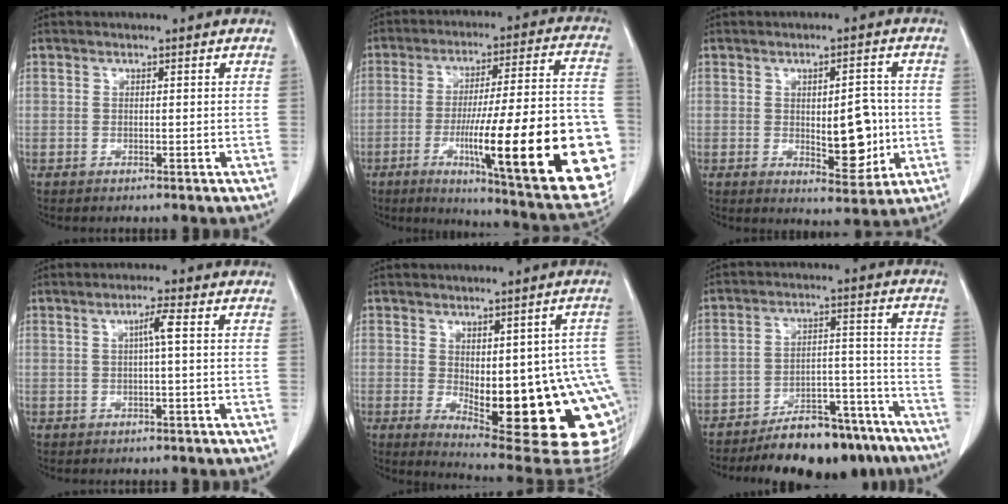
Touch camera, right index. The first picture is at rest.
{"total": 29.5, "force": [-8.5, 3.0, 28.1], "torque": [-0.324, -0.012, -0.124]}
{"total": 8.3, "force": [-0.6, 3.2, 7.6], "torque": [-0.101, -0.004, 0.001]}
{"total": 2.6, "force": [0.5, -0.3, 2.6], "torque": [-0.046, 0.003, 0.008]}
{"total": 20.0, "force": [-4.5, 6.6, 18.3], "torque": [-0.158, 0.004, -0.037]}
{"total": 15.6, "force": [-13.2, 5.4, 6.4], "torque": [-0.066, 0.038, -0.190]}